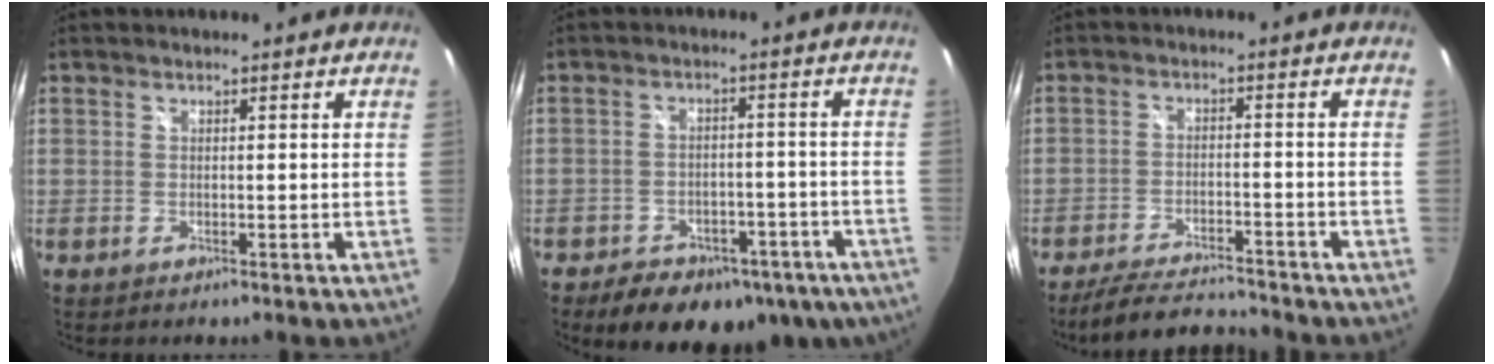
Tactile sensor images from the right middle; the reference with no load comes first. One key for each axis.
{"total": 17.3, "fx": -11.8, "fy": 9.4, "fz": 8.4, "tx": -0.166, "ty": -0.001, "tz": -0.139}
{"total": 10.6, "fx": -9.7, "fy": 1.4, "fz": 3.8, "tx": -0.098, "ty": -0.007, "tz": -0.160}